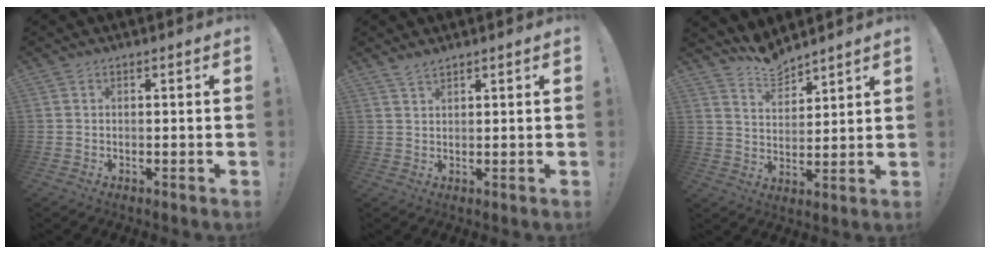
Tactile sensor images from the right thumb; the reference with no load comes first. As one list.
[{"total": 2.4, "force": [2.1, 0.4, 1.0], "torque": [-0.020, -0.011, 0.039]}, {"total": 7.6, "force": [7.1, 2.5, 1.3], "torque": [-0.032, -0.053, 0.133]}]